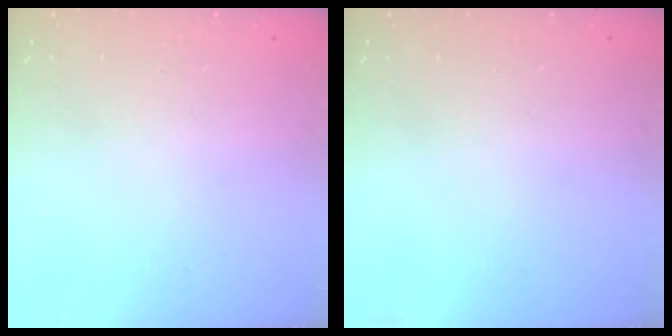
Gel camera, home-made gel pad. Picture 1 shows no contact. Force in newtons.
{"total": 0.0}